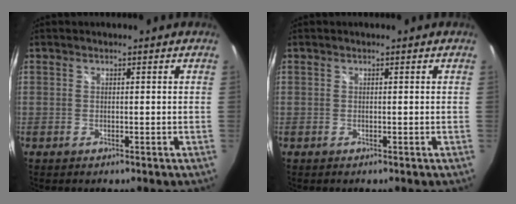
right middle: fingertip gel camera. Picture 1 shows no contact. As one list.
[{"total": 0.0}]